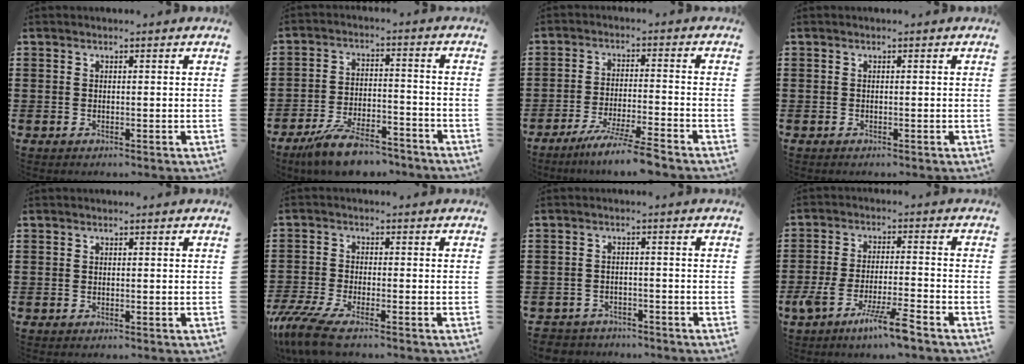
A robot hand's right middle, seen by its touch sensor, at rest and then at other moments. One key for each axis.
{"total": 8.4, "fx": -7.3, "fy": 1.7, "fz": 3.8, "tx": -0.076, "ty": 0.012, "tz": -0.138}
{"total": 6.4, "fx": -5.5, "fy": -0.8, "fz": 3.2, "tx": -0.060, "ty": -0.021, "tz": -0.102}
{"total": 0.0}
{"total": 0.0}
{"total": 5.8, "fx": -4.6, "fy": 0.9, "fz": 3.4, "tx": -0.100, "ty": -0.024, "tz": -0.095}
{"total": 2.6, "fx": -2.6, "fy": 0.6, "fz": -0.4, "tx": -0.003, "ty": -0.002, "tz": -0.058}
{"total": 7.6, "fx": -5.1, "fy": 0.6, "fz": 5.5, "tx": -0.121, "ty": -0.016, "tz": -0.097}